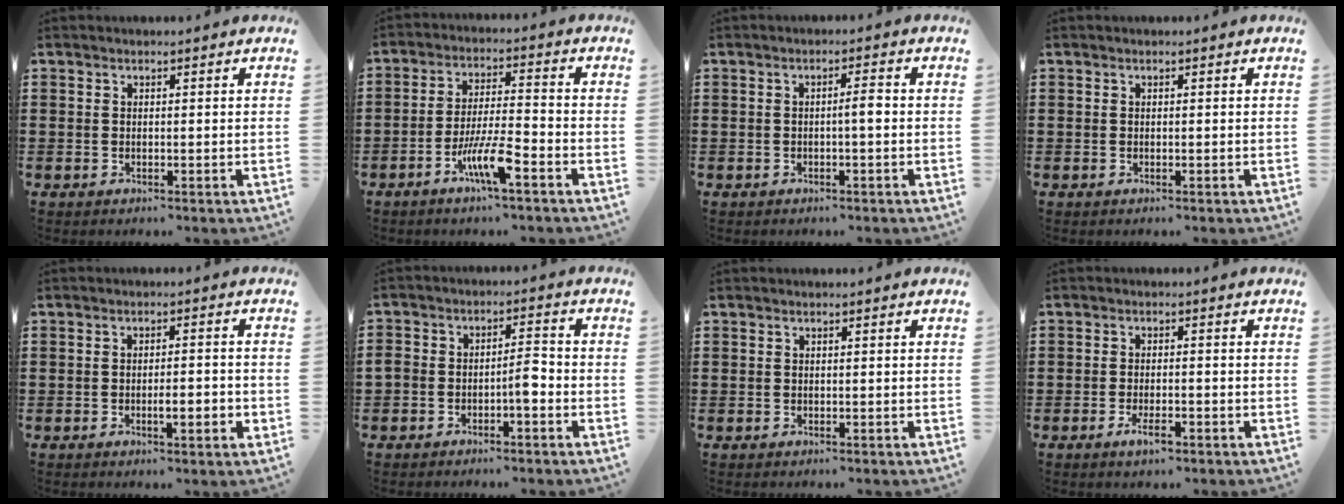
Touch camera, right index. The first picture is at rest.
{"total": 7.9, "force": [-4.2, 1.1, 6.6], "torque": [-0.132, -0.004, -0.079]}
{"total": 2.3, "force": [-0.3, 0.2, 2.2], "torque": [-0.042, 0.001, -0.007]}
{"total": 0.0}
{"total": 3.5, "force": [-1.2, 0.8, 3.2], "torque": [-0.053, 0.002, -0.021]}
{"total": 4.2, "force": [-2.1, 2.0, 3.1], "torque": [-0.059, 0.014, -0.041]}
{"total": 0.0}
{"total": 3.0, "force": [-1.6, 1.0, 2.4], "torque": [-0.046, -0.001, -0.030]}